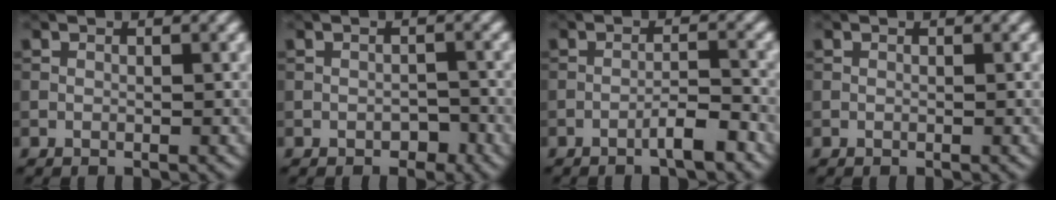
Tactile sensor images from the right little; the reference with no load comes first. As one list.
[{"total": 1.4, "force": [-0.8, 0.9, 0.7], "torque": [-0.008, -0.001, -0.013]}, {"total": 2.8, "force": [-1.8, 0.4, 2.1], "torque": [-0.033, 0.010, -0.034]}, {"total": 0.0}]